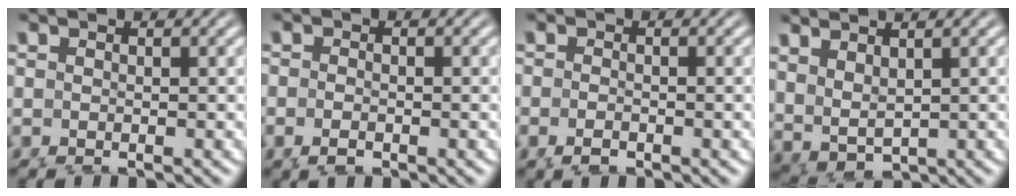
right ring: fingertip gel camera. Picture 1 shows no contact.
{"total": 0.9, "force": [-0.3, 0.6, 0.6], "torque": [-0.016, 0.001, -0.005]}
{"total": 0.8, "force": [-0.4, 0.3, 0.6], "torque": [-0.017, 0.001, -0.006]}
{"total": 2.2, "force": [2.1, 0.4, 0.7], "torque": [-0.017, 0.001, 0.052]}